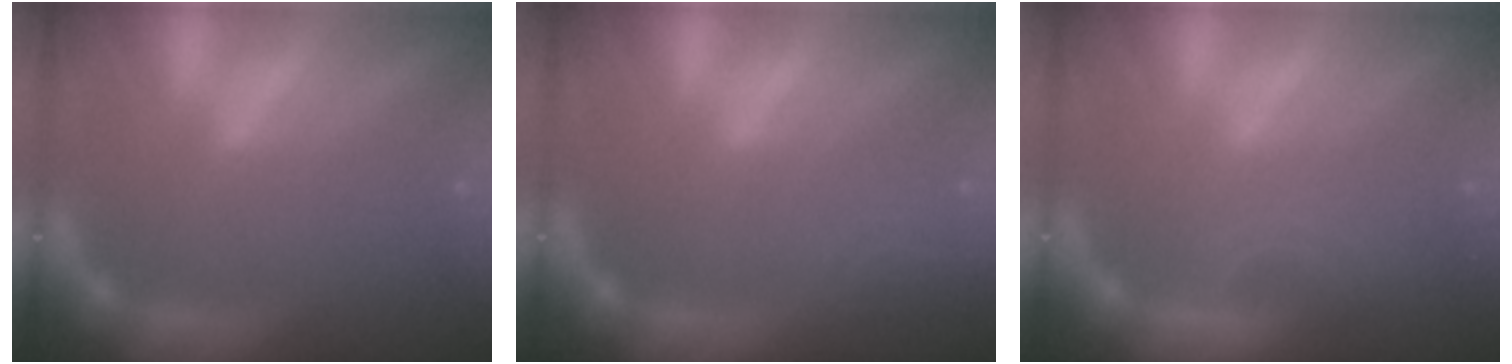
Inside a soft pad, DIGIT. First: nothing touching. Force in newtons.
{"total": 2.4}
{"total": 2.4}